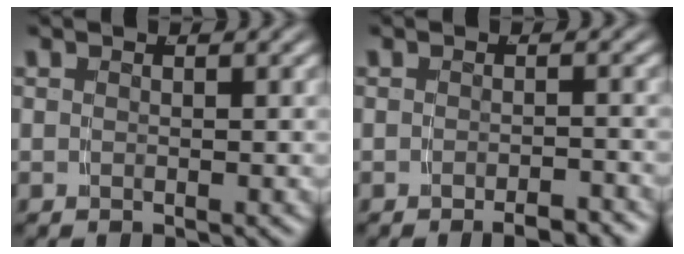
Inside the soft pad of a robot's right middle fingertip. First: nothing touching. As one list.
[{"total": 2.2, "force": [-2.0, 0.0, 0.8], "torque": [-0.010, 0.002, -0.032]}]